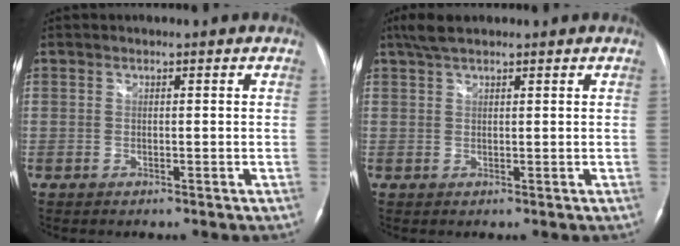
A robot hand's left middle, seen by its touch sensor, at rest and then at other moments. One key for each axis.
{"total": 3.4, "fx": 2.6, "fy": 1.0, "fz": 1.9, "tx": -0.043, "ty": 0.016, "tz": 0.052}